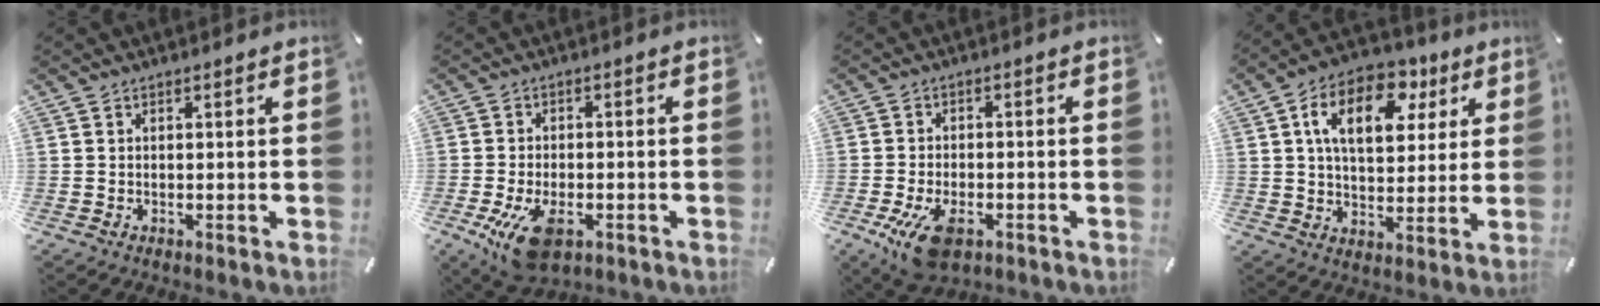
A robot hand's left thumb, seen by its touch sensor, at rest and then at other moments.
{"total": 9.7, "force": [-4.2, 5.3, 6.9], "torque": [-0.141, 0.003, -0.073]}
{"total": 8.8, "force": [-4.2, 4.7, 6.1], "torque": [-0.137, 0.007, -0.075]}
{"total": 15.0, "force": [6.3, 9.5, 9.8], "torque": [-0.147, -0.014, 0.106]}